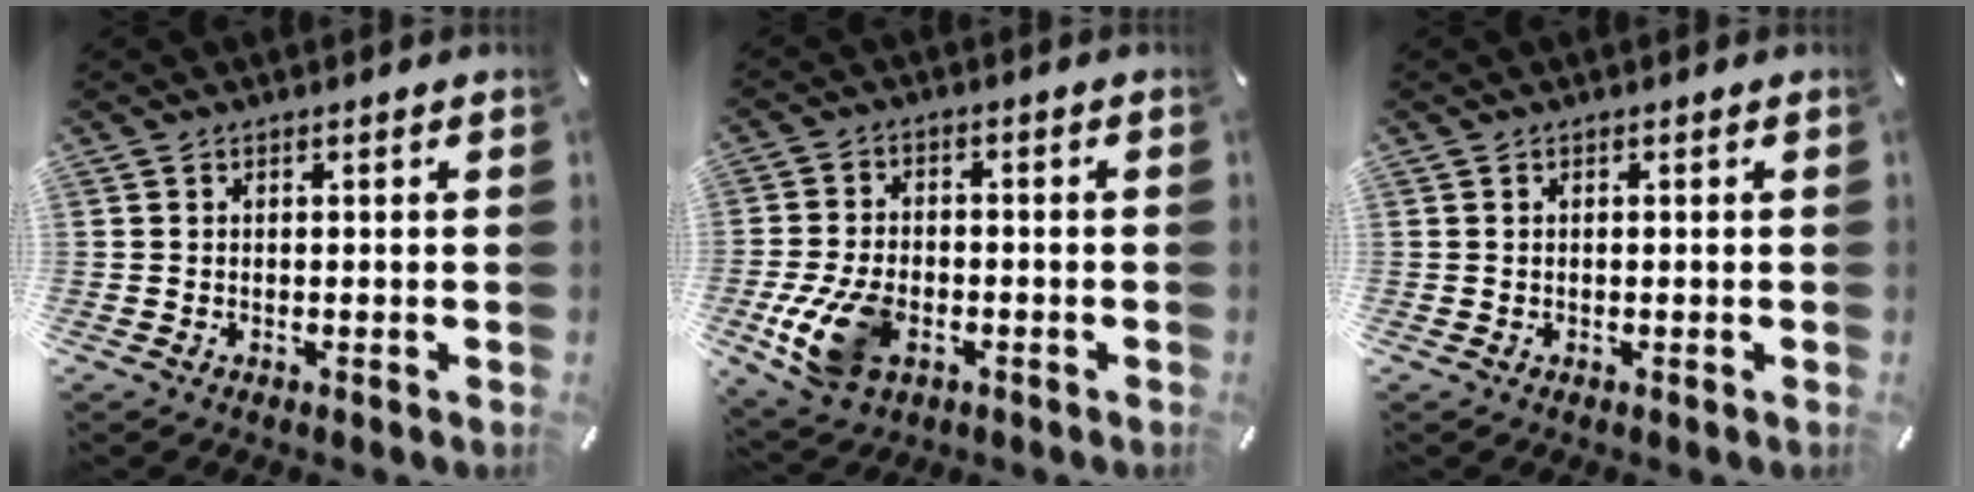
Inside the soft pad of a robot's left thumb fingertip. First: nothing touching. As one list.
[{"total": 12.0, "force": [-3.9, 7.7, 8.3], "torque": [-0.176, -0.001, -0.068]}, {"total": 0.0}]